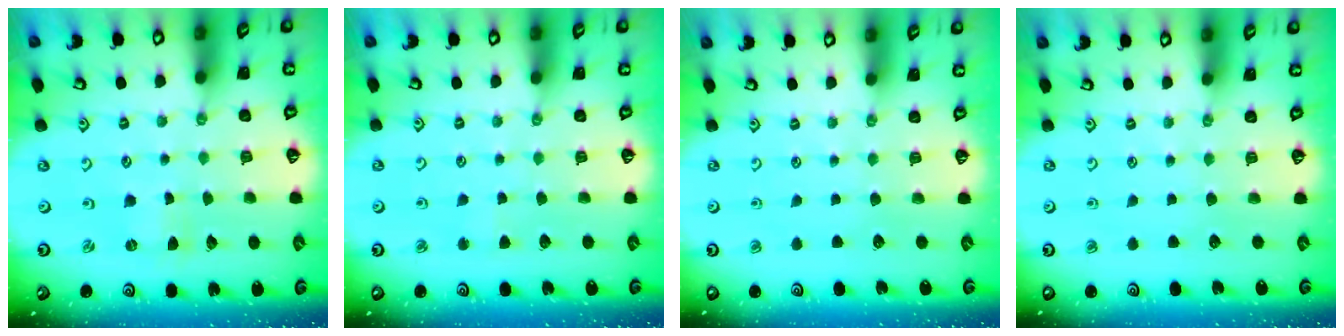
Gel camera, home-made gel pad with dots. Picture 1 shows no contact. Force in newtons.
{"total": 1.5, "press": 1.5, "slide": 0.3}
{"total": 0.0}
{"total": 0.0}